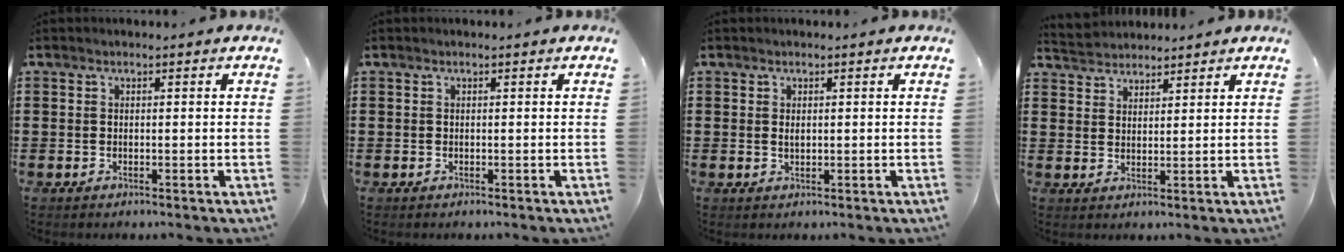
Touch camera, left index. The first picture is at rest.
{"total": 0.0}
{"total": 0.9, "force": [0.2, 0.5, 0.8], "torque": [-0.018, 0.003, 0.003]}
{"total": 3.0, "force": [2.9, 0.7, -0.4], "torque": [-0.005, -0.004, 0.055]}